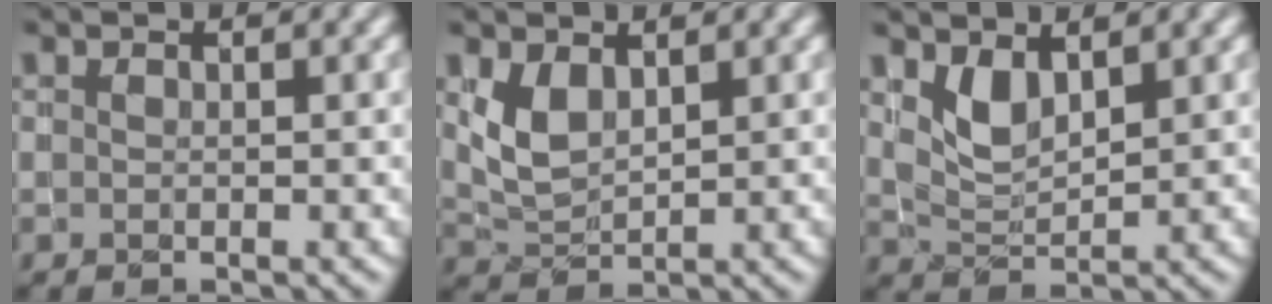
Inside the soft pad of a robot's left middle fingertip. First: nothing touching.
{"total": 2.7, "force": [1.1, 1.6, 1.9], "torque": [-0.045, -0.004, 0.029]}
{"total": 2.5, "force": [1.3, 1.1, 1.8], "torque": [-0.040, -0.011, 0.034]}